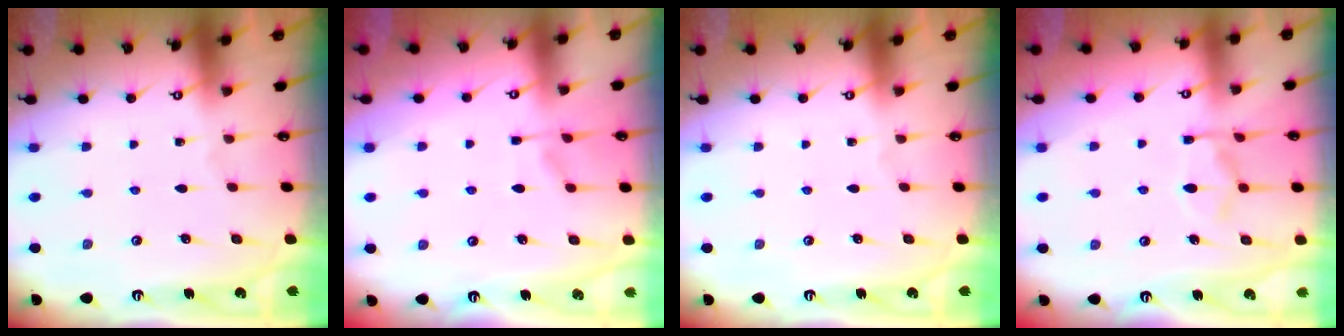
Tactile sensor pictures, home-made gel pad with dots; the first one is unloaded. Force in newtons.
{"total": 1.3, "press": 0.0, "slide": 1.3}
{"total": 0.0}
{"total": 9.9, "press": 9.8, "slide": 1.2}